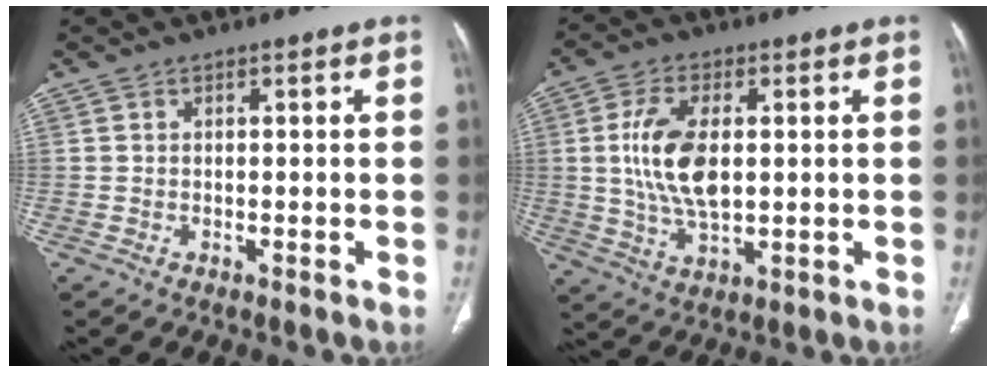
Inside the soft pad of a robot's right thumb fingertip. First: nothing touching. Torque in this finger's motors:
{"motor_torque": [1.37, 3.64, 1.32, 0.04, 0.35]}